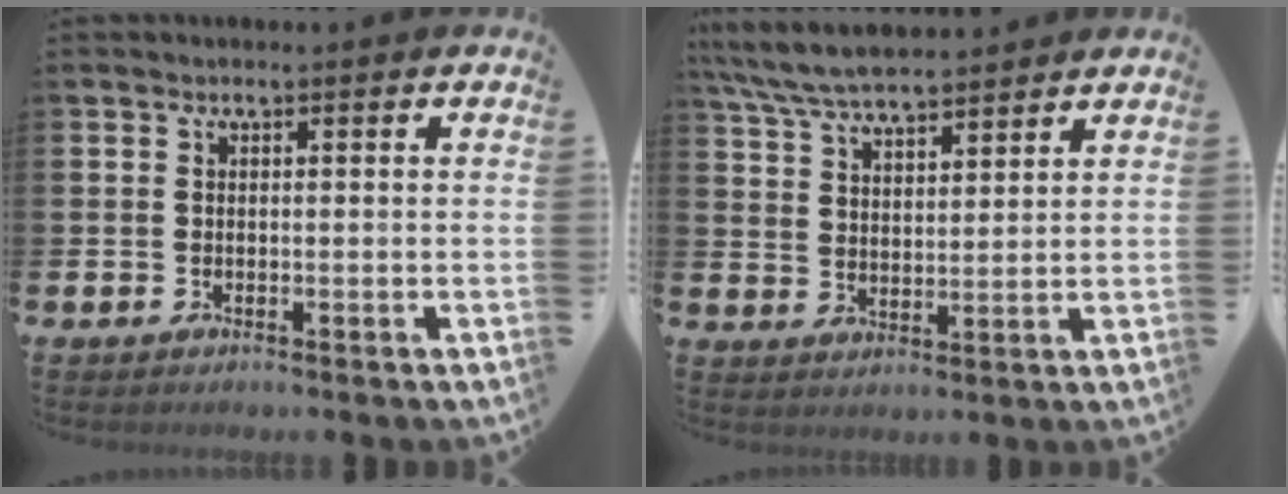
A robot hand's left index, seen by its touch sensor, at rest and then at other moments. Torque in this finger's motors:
{"motor_torque": [0.19, -0.73, 1.04, 0.21]}